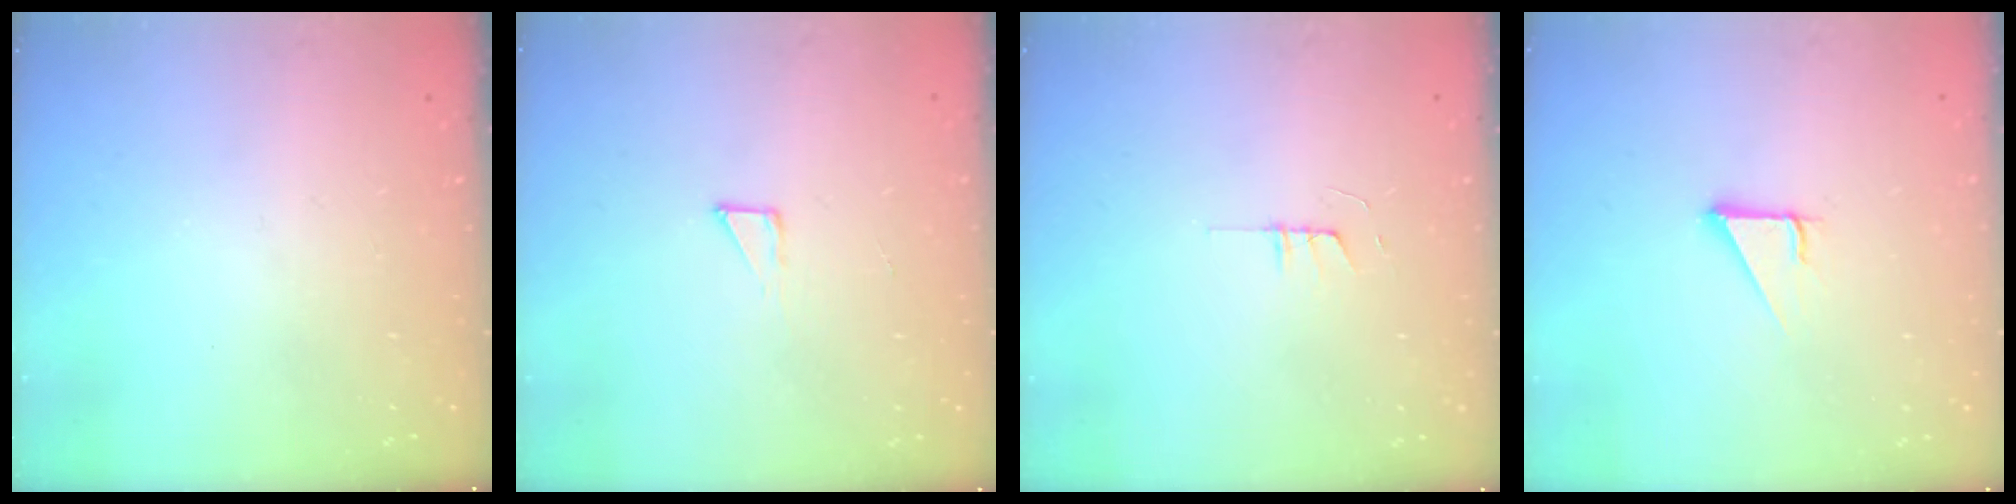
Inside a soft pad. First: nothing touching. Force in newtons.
{"total": 3.0, "press": 3.0, "slide": 0.3}
{"total": 3.7, "press": 3.7, "slide": 0.3}
{"total": 2.8, "press": 2.8, "slide": 0.0}